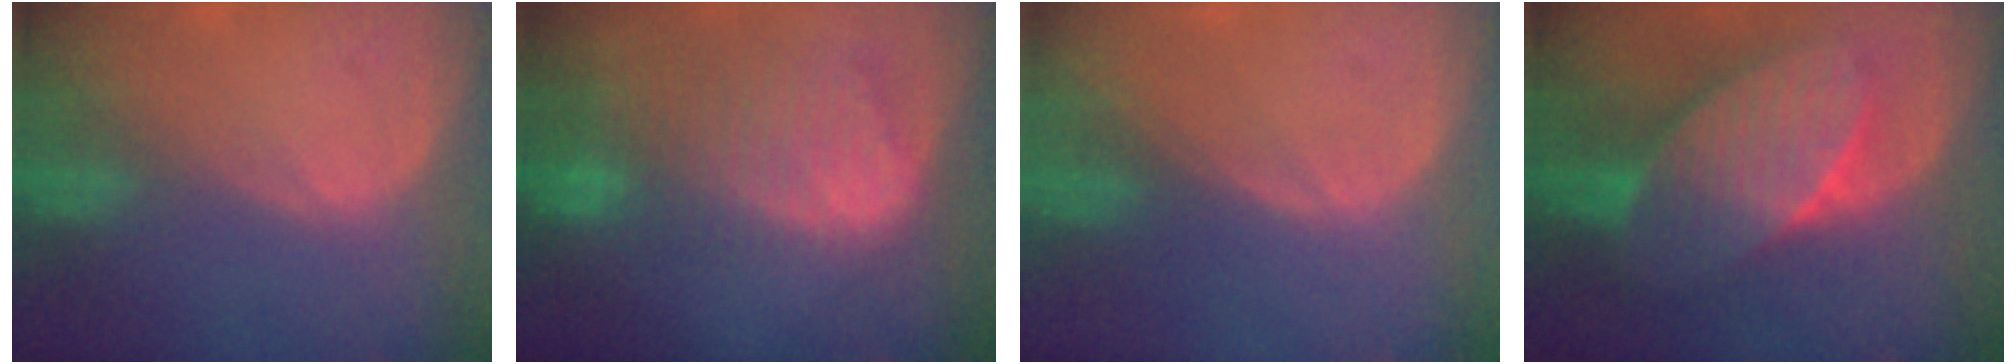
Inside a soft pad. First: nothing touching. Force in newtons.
{"total": 10.4, "press": 8.9, "slide": 5.4}
{"total": 0.0}
{"total": 9.6, "press": 9.6, "slide": 0.4}